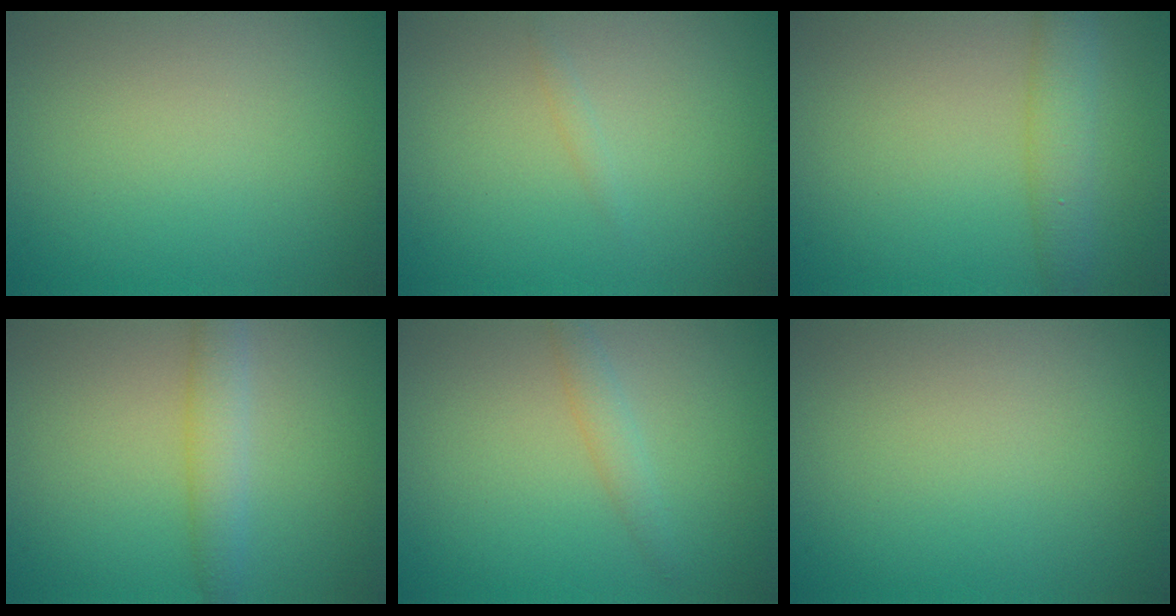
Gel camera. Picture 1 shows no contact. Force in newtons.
{"total": 0.5, "press": 0.5, "slide": 0.1}
{"total": 3.0, "press": 3.0, "slide": 0.2}
{"total": 2.6, "press": 2.6, "slide": 0.1}
{"total": 1.6, "press": 1.6, "slide": 0.0}
{"total": 0.0}